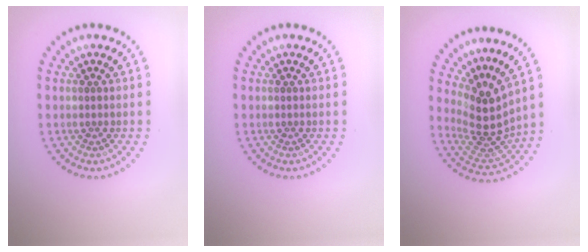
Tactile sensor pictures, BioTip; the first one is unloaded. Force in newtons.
{"total": 0.0}
{"total": 3.9, "press": 2.7, "slide": 2.9}